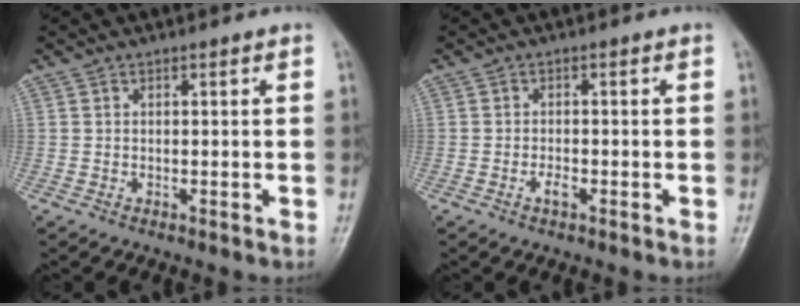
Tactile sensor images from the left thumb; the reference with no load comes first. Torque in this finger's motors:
{"motor_torque": [-0.07, 0.07, 0.06, 0.04, 0.00]}